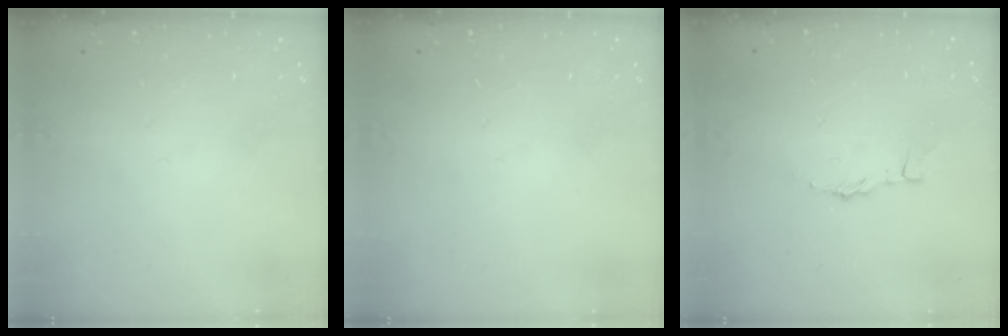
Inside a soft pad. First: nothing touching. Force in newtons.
{"total": 0.0}
{"total": 1.6, "press": 1.6, "slide": 0.1}